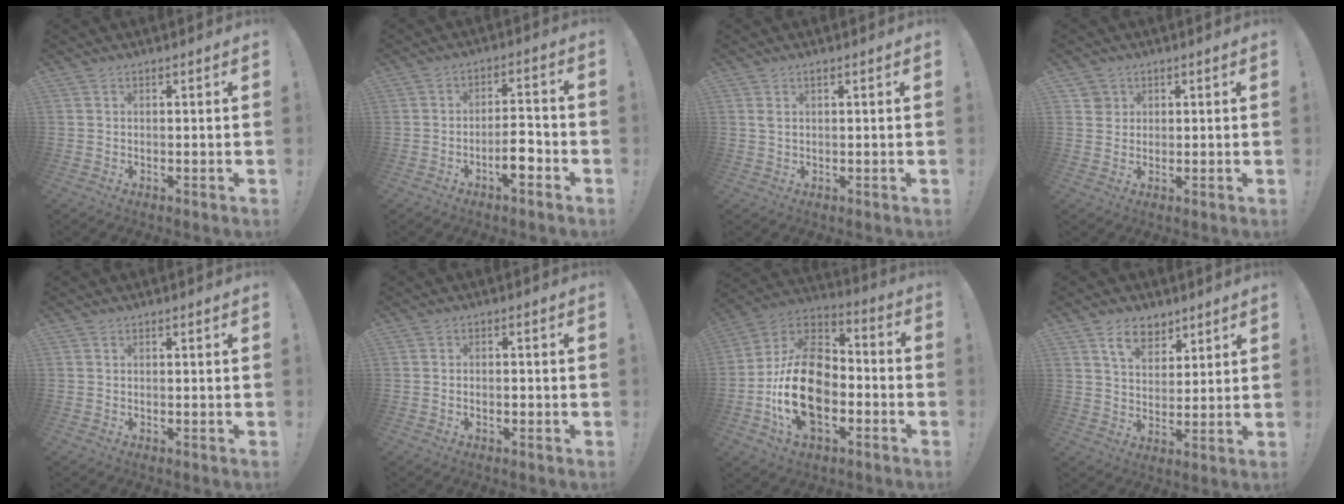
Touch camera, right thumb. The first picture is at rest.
{"total": 6.6, "force": [-3.4, 2.6, 5.0], "torque": [-0.065, 0.020, -0.057]}
{"total": 1.6, "force": [0.8, 0.7, 1.2], "torque": [-0.027, 0.003, 0.013]}
{"total": 3.3, "force": [1.7, 2.8, 0.0], "torque": [0.008, -0.002, 0.029]}
{"total": 0.0}
{"total": 1.0, "force": [-0.5, 0.7, 0.5], "torque": [-0.007, 0.005, -0.009]}
{"total": 22.6, "force": [-5.6, 15.0, 15.9], "torque": [-0.282, 0.036, -0.083]}
{"total": 8.7, "force": [5.7, 5.5, 3.7], "torque": [-0.061, -0.021, 0.107]}